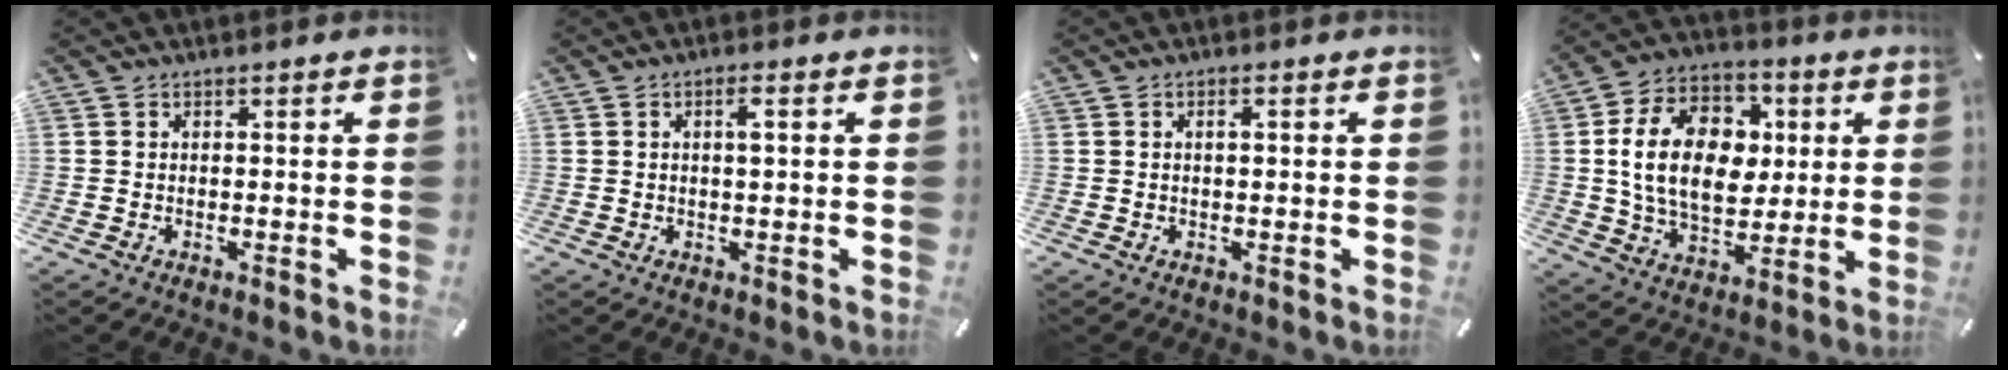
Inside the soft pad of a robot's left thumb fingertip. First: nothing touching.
{"total": 2.3, "force": [0.6, 0.5, 2.2], "torque": [-0.037, 0.000, 0.007]}
{"total": 1.4, "force": [0.3, 0.5, 1.3], "torque": [-0.025, 0.004, 0.003]}
{"total": 18.4, "force": [2.0, 13.4, 12.5], "torque": [-0.226, 0.016, 0.036]}